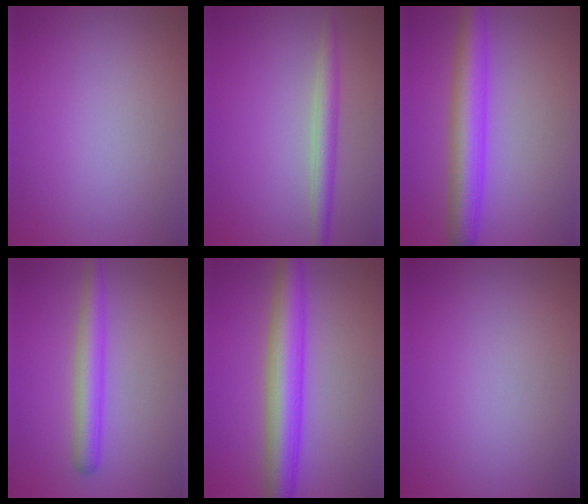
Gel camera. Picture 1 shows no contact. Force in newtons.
{"total": 2.7, "press": 2.7, "slide": 0.0}
{"total": 6.0, "press": 6.0, "slide": 0.1}
{"total": 3.5, "press": 3.5, "slide": 0.1}
{"total": 6.8, "press": 6.8, "slide": 0.1}
{"total": 0.0}